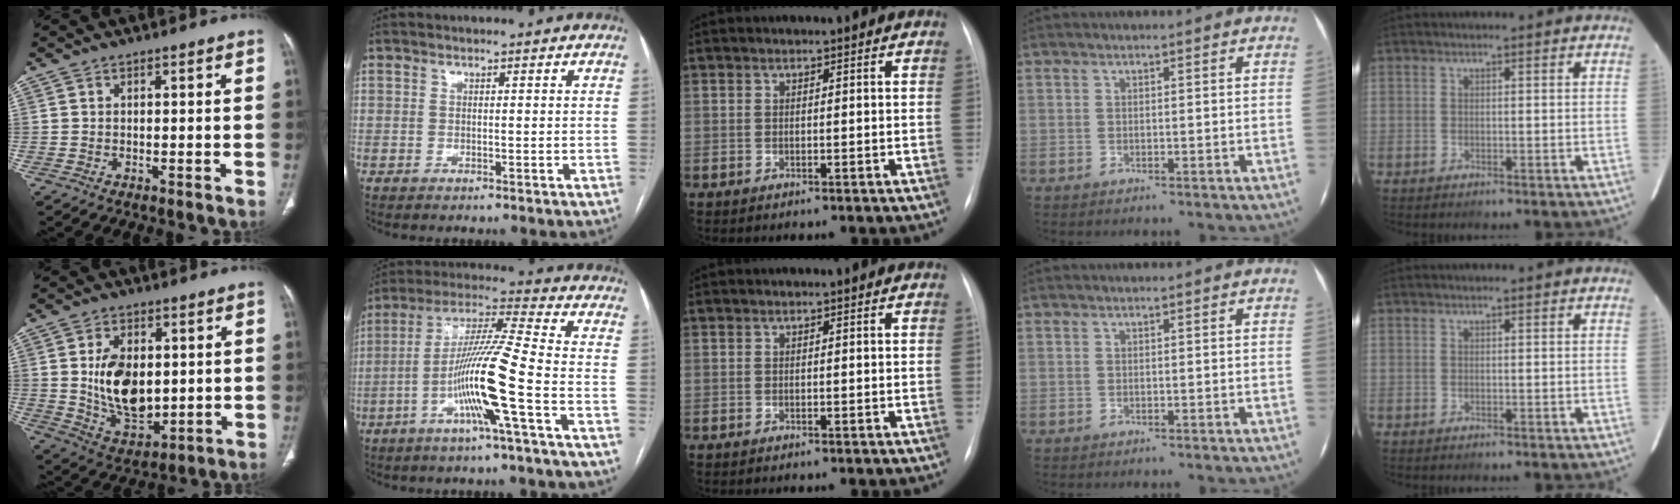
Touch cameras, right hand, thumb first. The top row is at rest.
{"thumb": {"total": 13.4, "force": [1.2, 8.4, 10.4], "torque": [-0.151, -0.017, 0.037]}, "index": {"total": 13.1, "force": [-4.4, -1.2, 12.2], "torque": [-0.233, 0.004, -0.089]}}